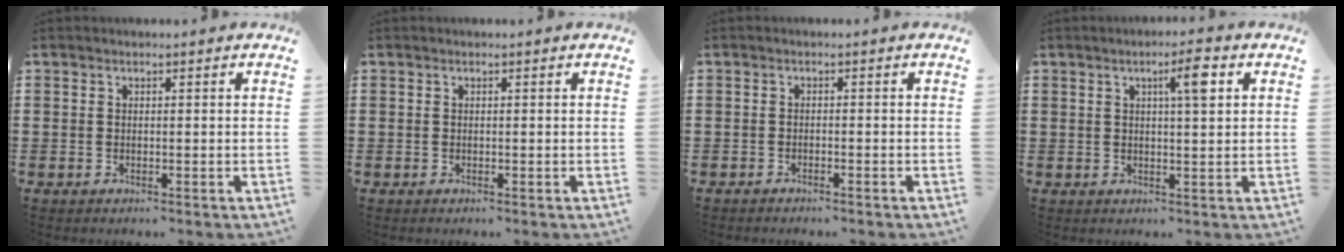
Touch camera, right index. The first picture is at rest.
{"total": 0.0}
{"total": 0.9, "force": [-0.9, 0.0, 0.0], "torque": [-0.003, 0.000, -0.017]}
{"total": 4.7, "force": [1.8, 0.6, 4.3], "torque": [-0.065, -0.002, 0.020]}